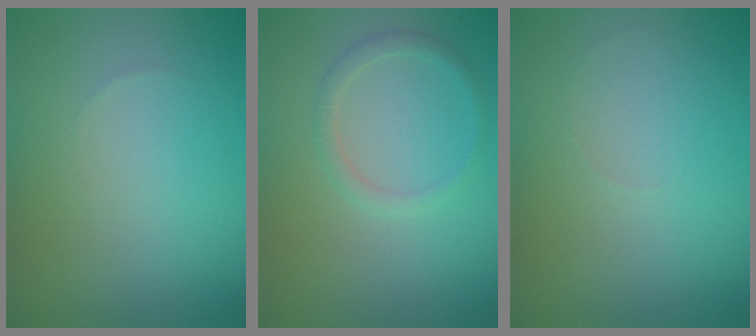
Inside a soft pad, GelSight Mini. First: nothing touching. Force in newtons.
{"total": 1.3, "press": 1.3, "slide": 0.1}
{"total": 0.0}